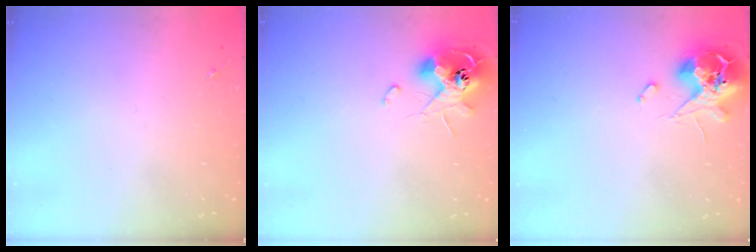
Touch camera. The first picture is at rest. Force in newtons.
{"total": 11.4, "press": 11.3, "slide": 1.2}
{"total": 12.1, "press": 12.0, "slide": 1.5}